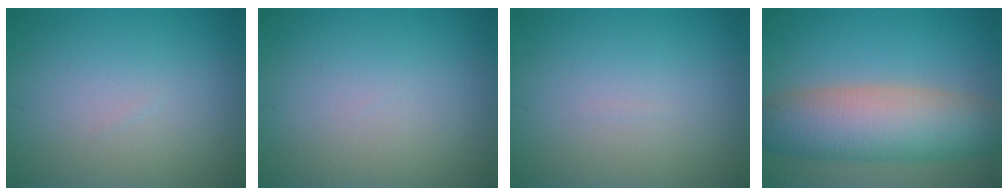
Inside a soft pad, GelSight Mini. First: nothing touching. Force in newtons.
{"total": 0.0}
{"total": 0.0}
{"total": 8.9, "press": 8.9, "slide": 0.5}